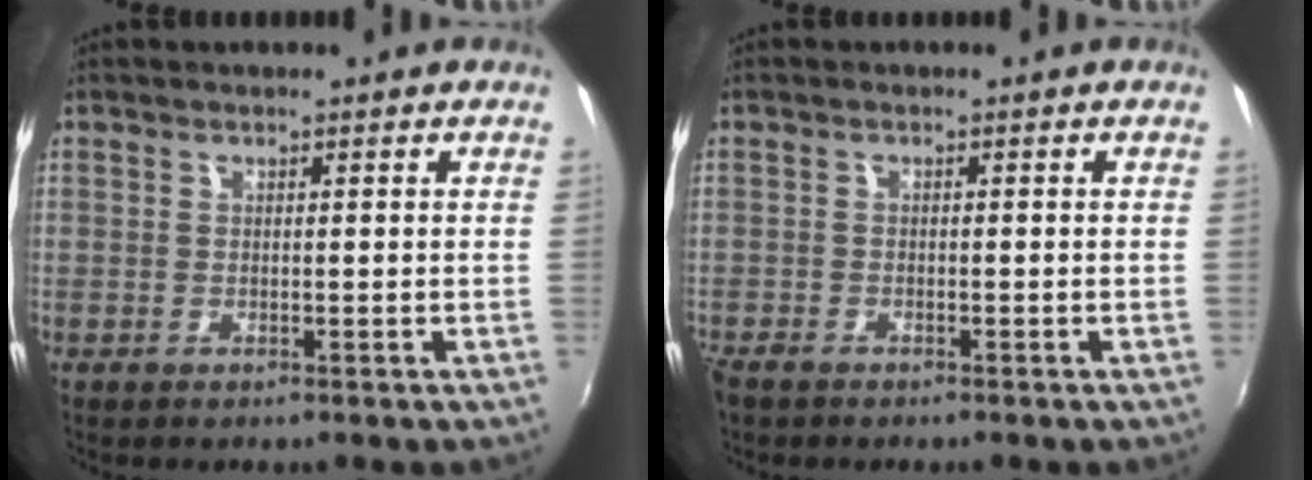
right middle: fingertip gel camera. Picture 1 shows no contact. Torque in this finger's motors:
{"motor_torque": [0.00, -0.05, 0.01, 0.02]}